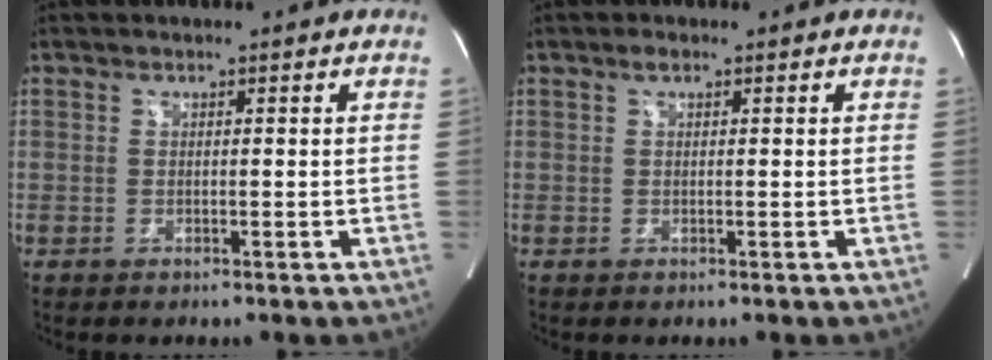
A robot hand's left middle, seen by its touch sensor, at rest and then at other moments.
{"total": 0.8, "force": [0.4, 0.3, 0.6], "torque": [-0.012, 0.006, 0.007]}